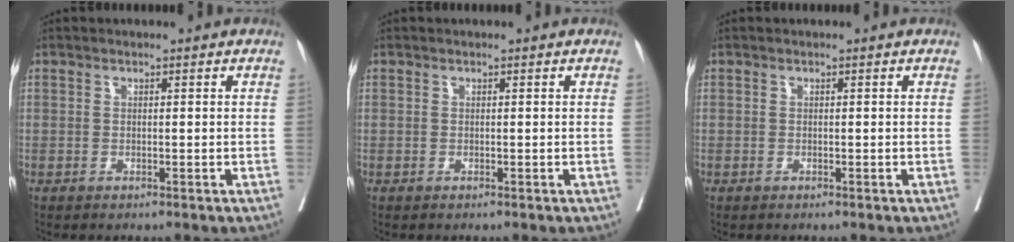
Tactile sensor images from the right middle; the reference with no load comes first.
{"total": 0.0}
{"total": 0.0}